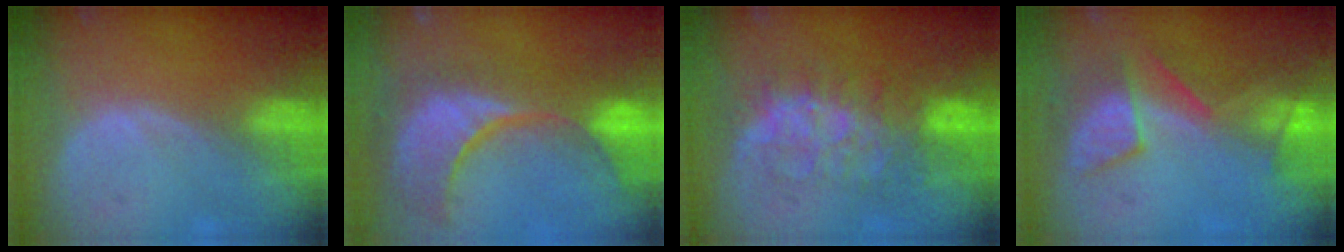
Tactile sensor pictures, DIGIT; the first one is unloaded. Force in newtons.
{"total": 13.5, "press": 11.8, "slide": 6.6}
{"total": 8.2, "press": 8.0, "slide": 1.5}
{"total": 7.7, "press": 7.4, "slide": 2.2}